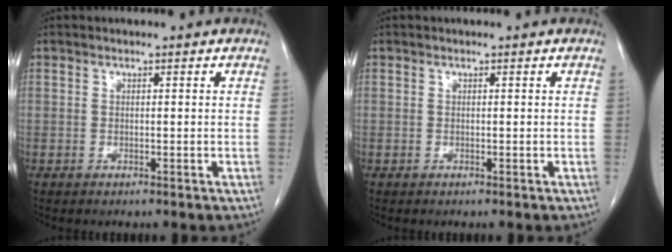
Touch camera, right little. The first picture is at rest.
{"total": 0.0}